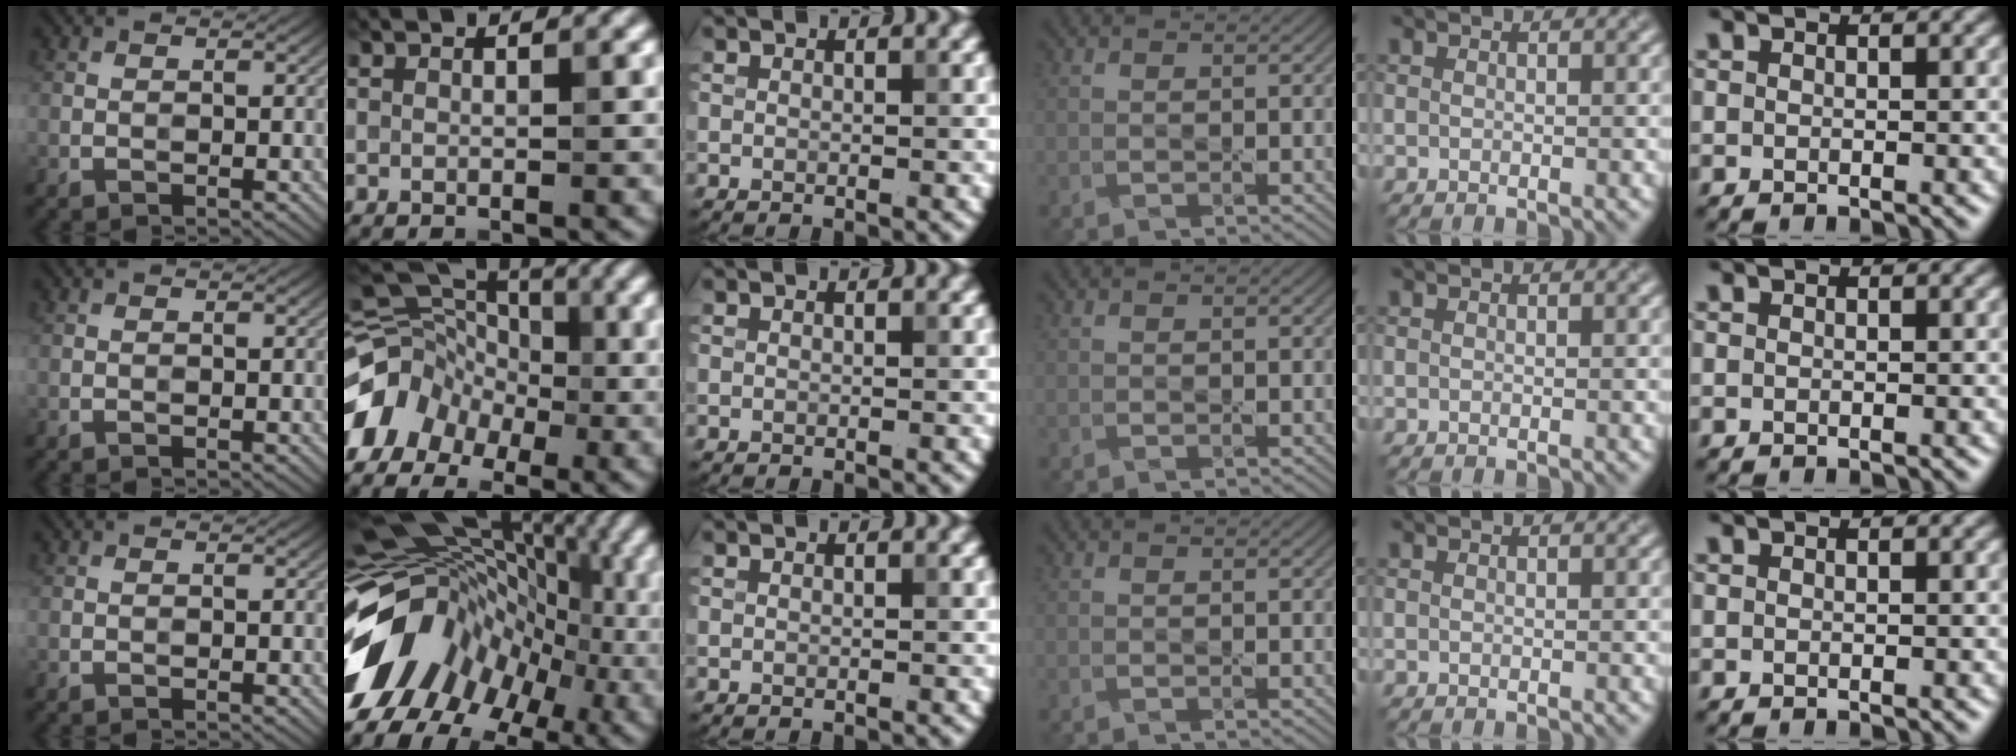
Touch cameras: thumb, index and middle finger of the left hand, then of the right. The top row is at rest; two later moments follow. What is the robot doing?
{"motion": "press", "object": "sticky note"}